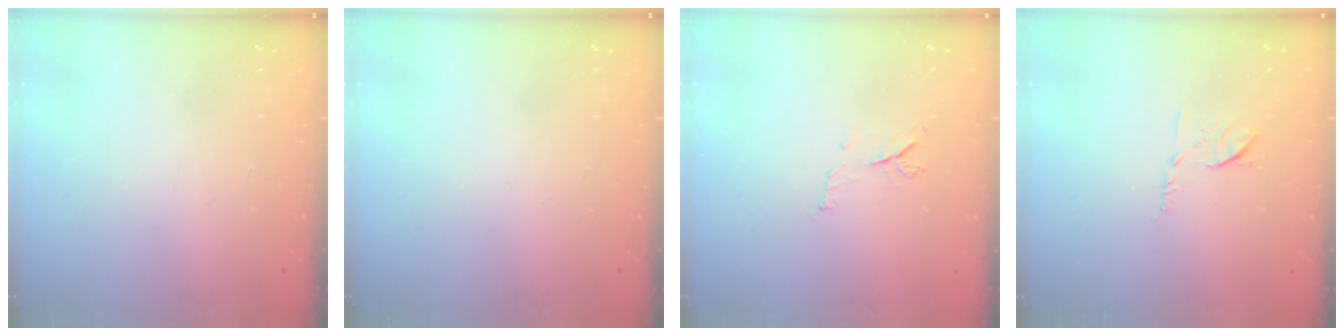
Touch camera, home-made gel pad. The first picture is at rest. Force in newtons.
{"total": 0.0}
{"total": 6.5, "press": 6.5, "slide": 0.8}
{"total": 6.6, "press": 6.5, "slide": 0.9}